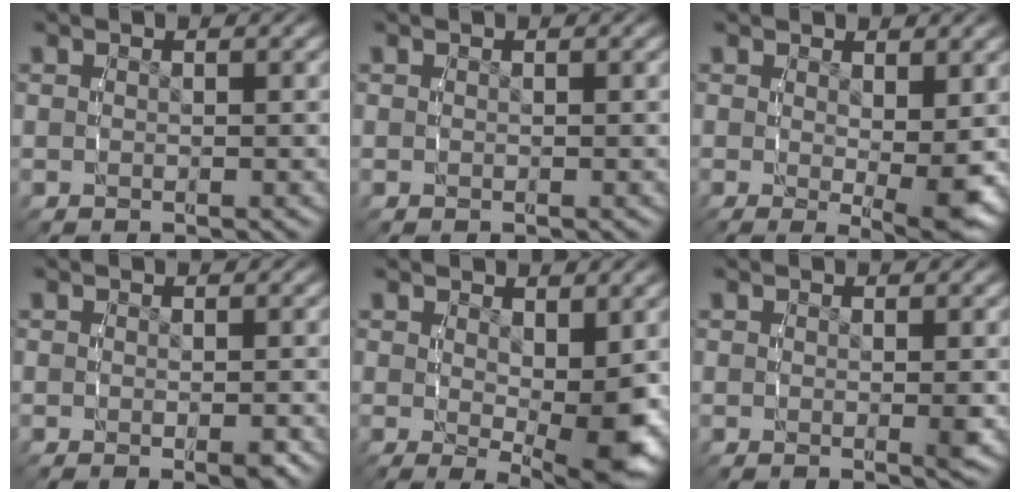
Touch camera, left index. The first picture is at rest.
{"total": 0.0}
{"total": 2.9, "force": [0.3, 0.0, 2.8], "torque": [-0.031, -0.013, 0.006]}
{"total": 0.7, "force": [-0.3, -0.1, 0.6], "torque": [-0.007, 0.001, -0.007]}
{"total": 4.3, "force": [0.3, 0.8, 4.2], "torque": [-0.054, -0.019, 0.010]}
{"total": 0.8, "force": [0.3, -0.3, 0.7], "torque": [-0.004, 0.000, 0.001]}